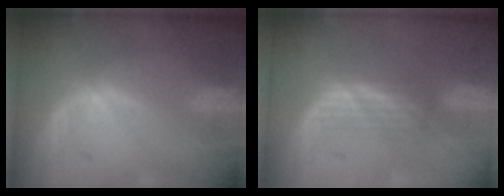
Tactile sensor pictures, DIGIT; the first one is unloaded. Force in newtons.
{"total": 2.9, "press": 2.6, "slide": 1.4}